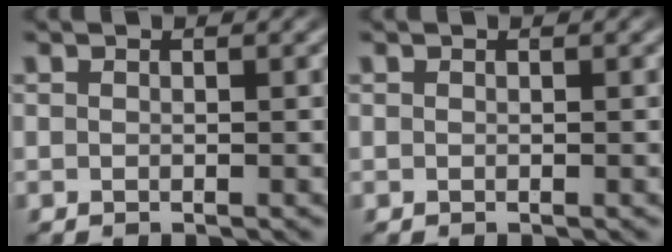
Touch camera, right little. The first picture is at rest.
{"total": 0.0}